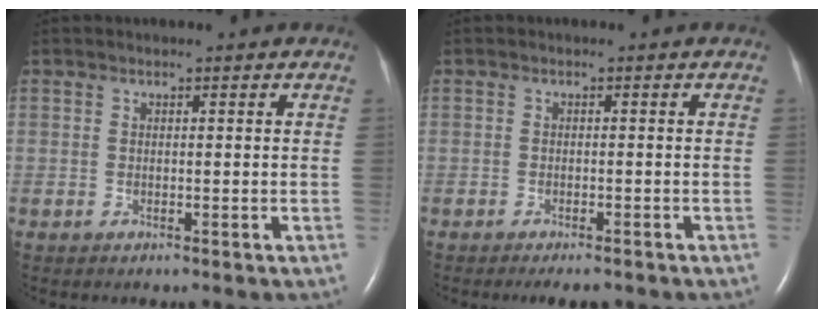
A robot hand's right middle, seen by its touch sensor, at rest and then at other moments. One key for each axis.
{"total": 3.2, "fx": -2.7, "fy": 0.9, "fz": 1.6, "tx": -0.019, "ty": -0.006, "tz": -0.033}